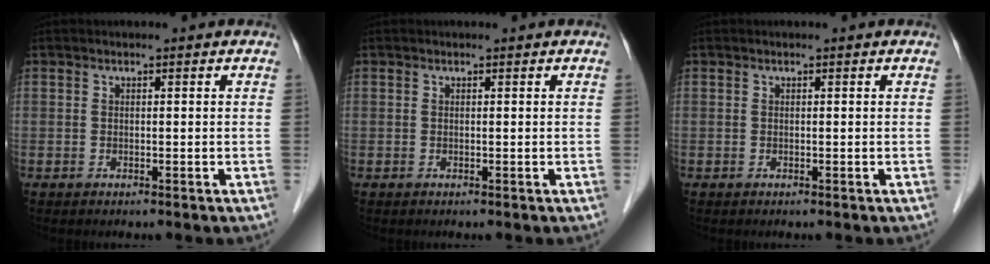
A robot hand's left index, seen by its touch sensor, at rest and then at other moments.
{"total": 0.0}
{"total": 0.0}